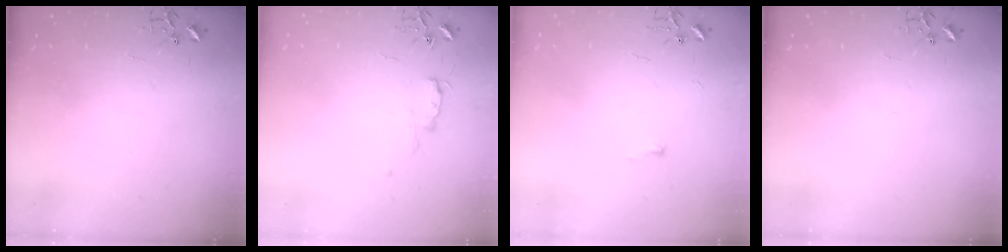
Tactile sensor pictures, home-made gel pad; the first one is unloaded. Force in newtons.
{"total": 5.8, "press": 5.7, "slide": 0.7}
{"total": 3.4, "press": 3.4, "slide": 0.5}
{"total": 0.0}